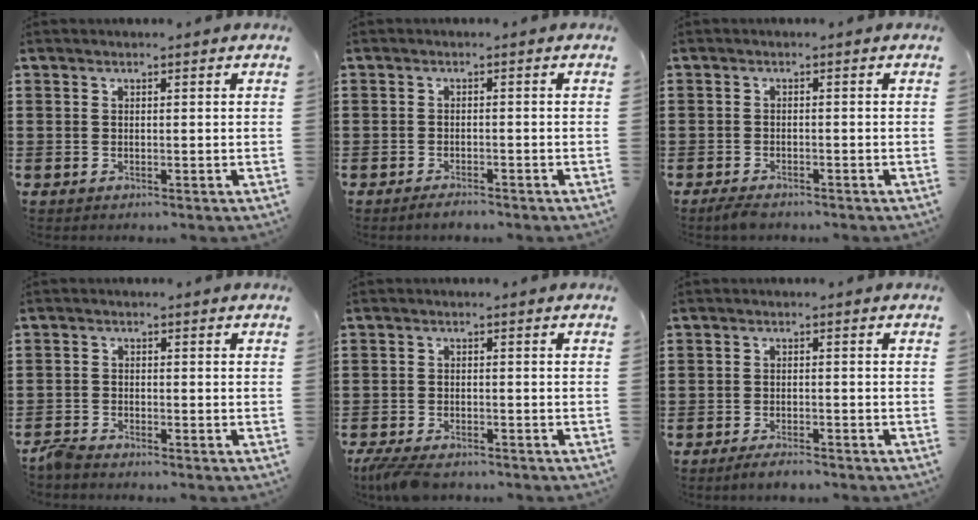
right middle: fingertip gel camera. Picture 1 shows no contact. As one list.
[{"total": 1.4, "force": [-1.4, 0.1, 0.4], "torque": [-0.012, -0.004, -0.025]}, {"total": 1.8, "force": [-1.6, 0.5, 0.5], "torque": [-0.019, -0.002, -0.034]}, {"total": 2.3, "force": [-2.2, 0.3, 0.4], "torque": [-0.024, -0.003, -0.050]}, {"total": 3.3, "force": [-3.0, 0.7, 1.2], "torque": [-0.037, -0.005, -0.064]}, {"total": 2.1, "force": [-1.9, 0.1, 0.8], "torque": [-0.016, -0.003, -0.035]}]